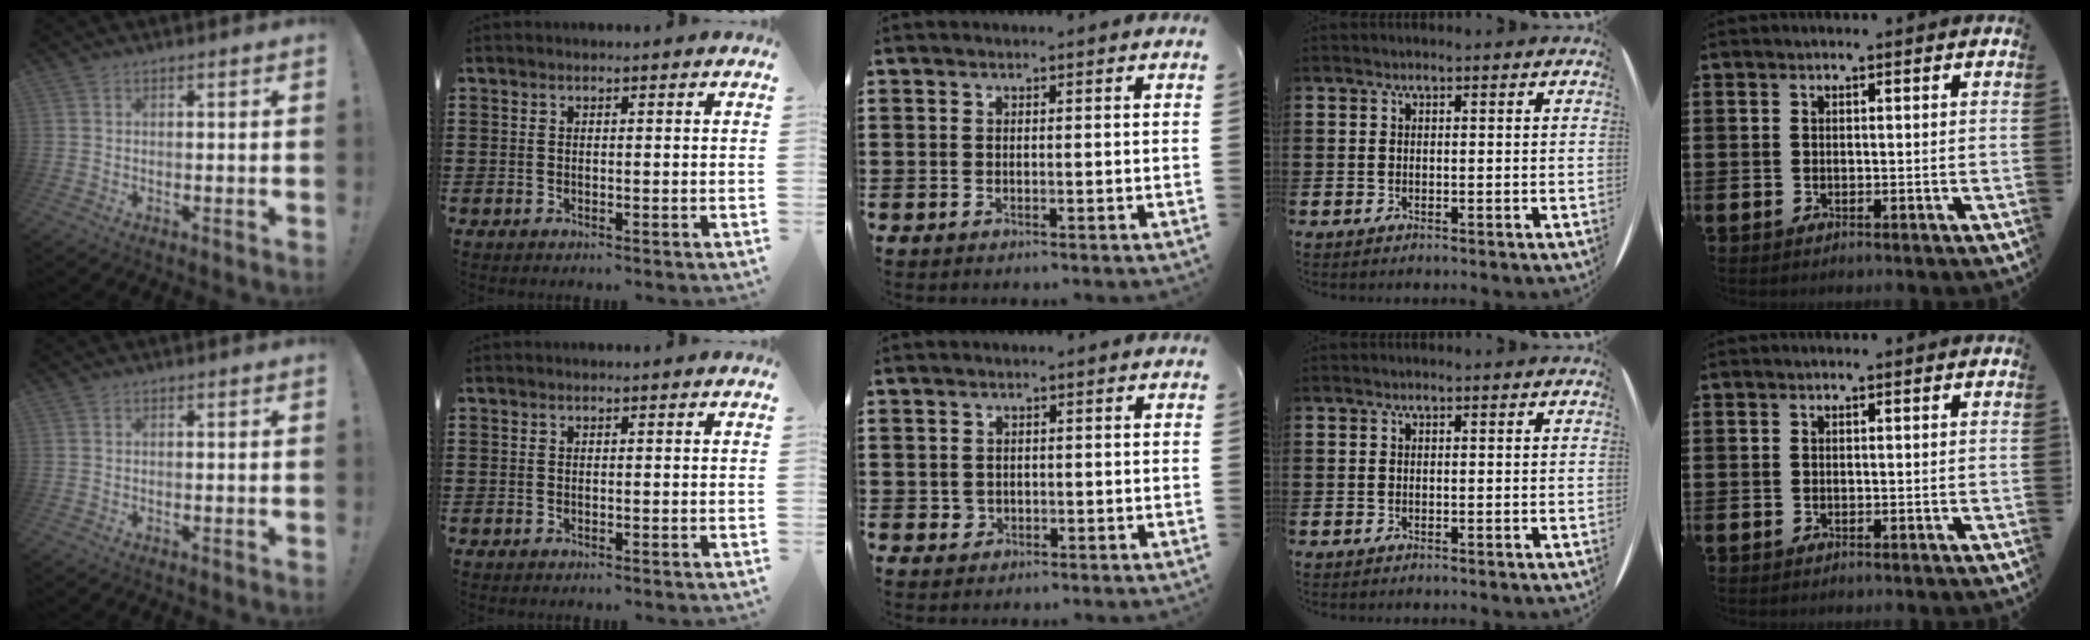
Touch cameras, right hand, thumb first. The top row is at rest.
{"middle": {"total": 1.1, "force": [0.0, 1.0, 0.3], "torque": [-0.008, 0.007, -0.003]}}